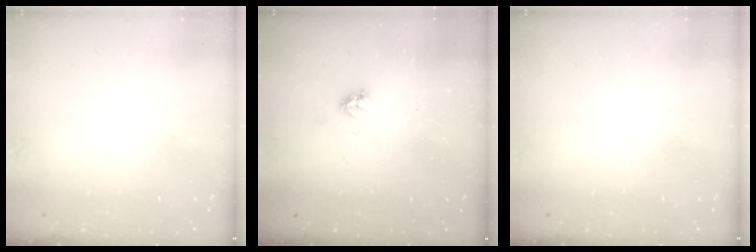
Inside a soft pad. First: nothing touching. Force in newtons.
{"total": 3.5, "press": 3.4, "slide": 0.5}
{"total": 0.0}